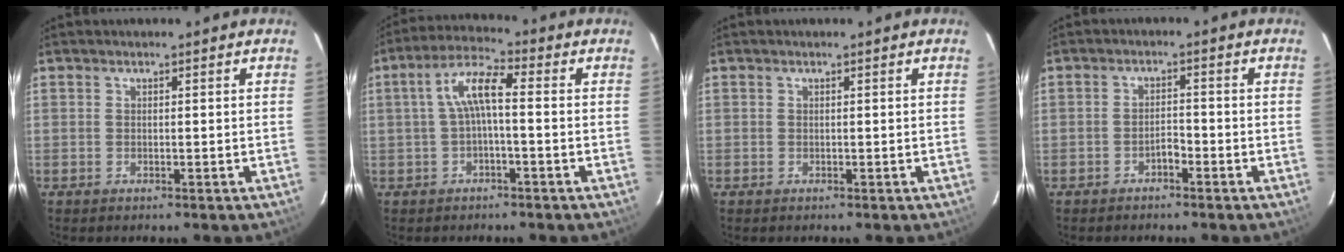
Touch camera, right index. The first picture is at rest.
{"total": 6.3, "force": [-0.5, 1.6, 6.1], "torque": [-0.130, 0.019, -0.007]}
{"total": 0.0}
{"total": 2.0, "force": [-1.6, 0.7, 1.0], "torque": [-0.018, 0.007, -0.027]}